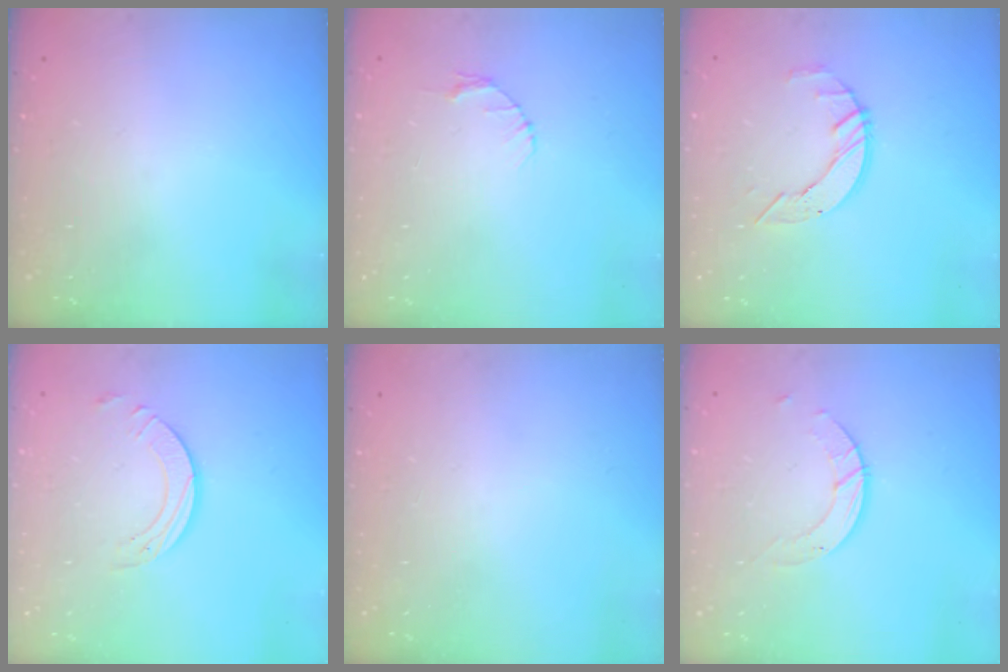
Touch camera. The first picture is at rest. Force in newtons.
{"total": 2.6, "press": 2.6, "slide": 0.3}
{"total": 5.7, "press": 5.7, "slide": 0.6}
{"total": 4.3, "press": 4.3, "slide": 0.1}
{"total": 0.0}
{"total": 3.0, "press": 3.0, "slide": 0.3}